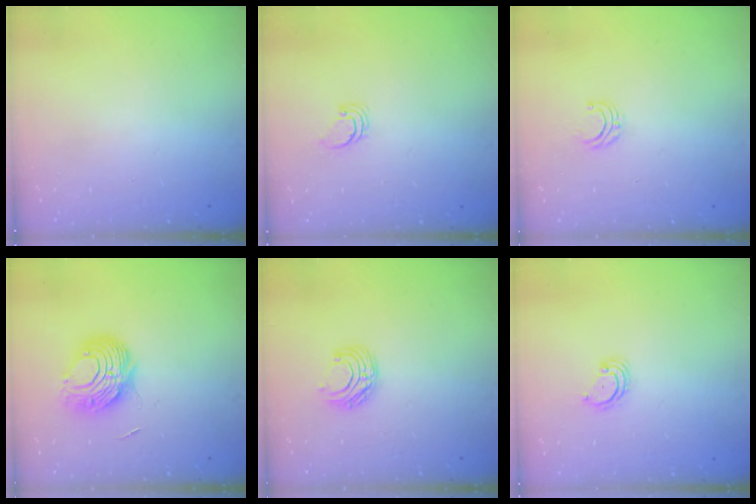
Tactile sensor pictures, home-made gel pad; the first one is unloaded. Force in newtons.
{"total": 0.9, "press": 0.9, "slide": 0.1}
{"total": 4.0, "press": 4.0, "slide": 0.3}
{"total": 8.7, "press": 8.7, "slide": 0.8}
{"total": 6.4, "press": 6.3, "slide": 0.6}
{"total": 2.8, "press": 2.8, "slide": 0.3}